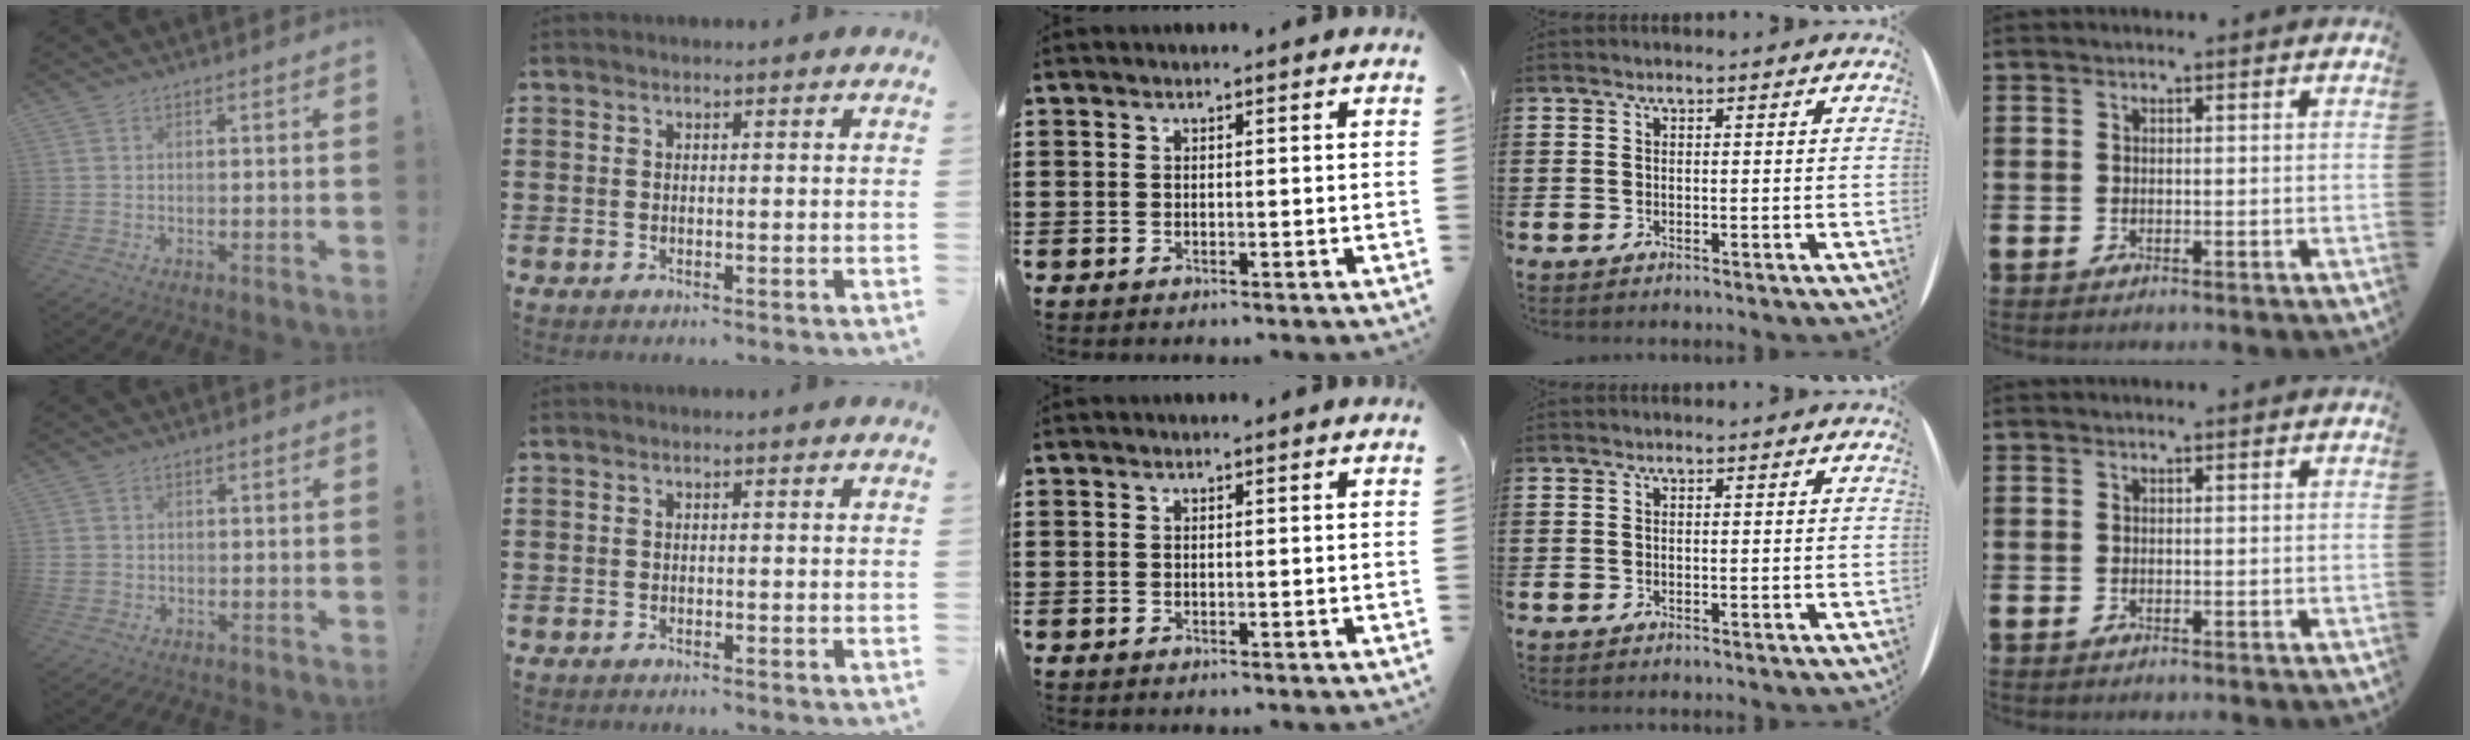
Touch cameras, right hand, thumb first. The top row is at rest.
{"thumb": {"total": 2.3, "force": [-0.1, 2.2, 0.7], "torque": [-0.004, 0.000, -0.001]}, "index": {"total": 0.6, "force": [-0.6, 0.0, 0.1], "torque": [-0.003, -0.002, -0.013]}}